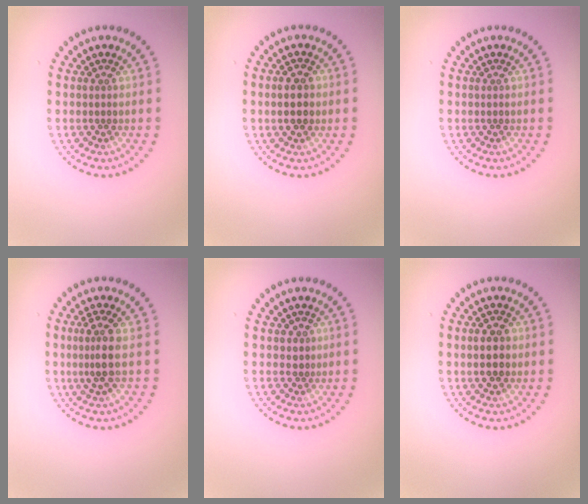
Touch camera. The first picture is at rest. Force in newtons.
{"total": 3.2, "press": 3.2, "slide": 0.2}
{"total": 0.0}
{"total": 2.6, "press": 2.2, "slide": 1.4}
{"total": 0.6, "press": 0.4, "slide": 0.5}
{"total": 3.2, "press": 3.2, "slide": 0.2}